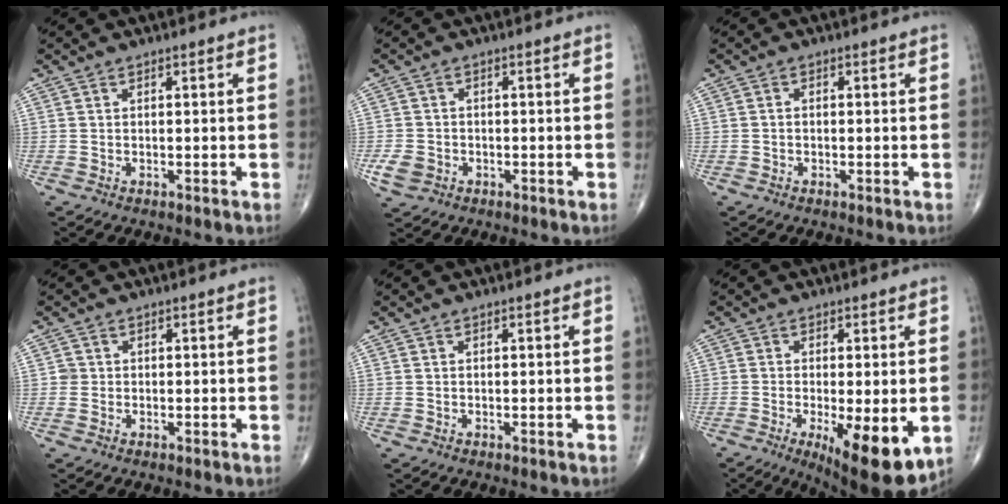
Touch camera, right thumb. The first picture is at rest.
{"total": 3.8, "force": [-1.4, 3.1, 1.7], "torque": [-0.031, 0.005, -0.022]}
{"total": 0.7, "force": [-0.2, 0.5, 0.5], "torque": [-0.007, 0.001, -0.007]}
{"total": 1.1, "force": [0.0, 1.1, 0.1], "torque": [0.006, 0.004, -0.001]}
{"total": 0.0}
{"total": 13.0, "force": [-3.9, 4.1, 11.7], "torque": [-0.163, -0.024, -0.049]}